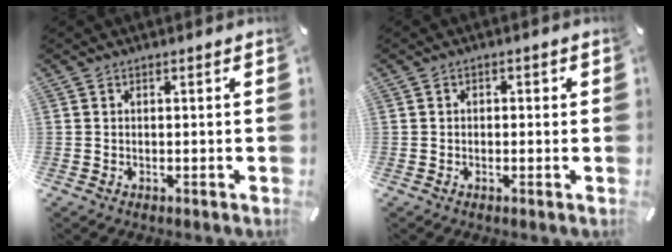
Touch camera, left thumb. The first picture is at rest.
{"total": 1.2, "force": [-0.4, 0.9, 0.6], "torque": [-0.012, 0.005, -0.010]}